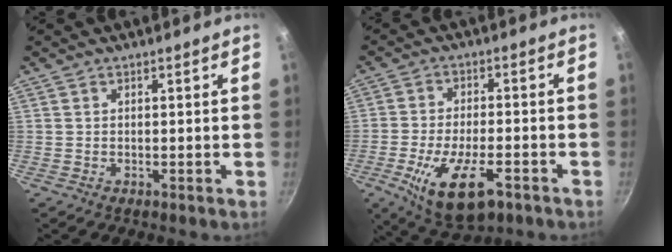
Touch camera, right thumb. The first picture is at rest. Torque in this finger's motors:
{"motor_torque": [-0.06, 0.58, 0.14, -0.11, 0.31]}